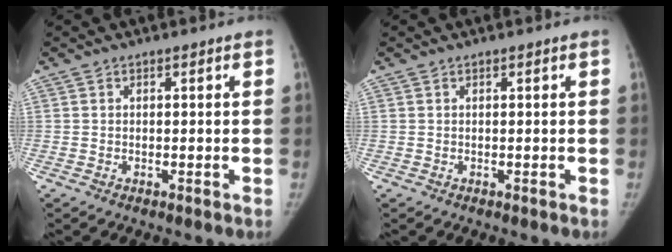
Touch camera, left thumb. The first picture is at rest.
{"total": 0.0}